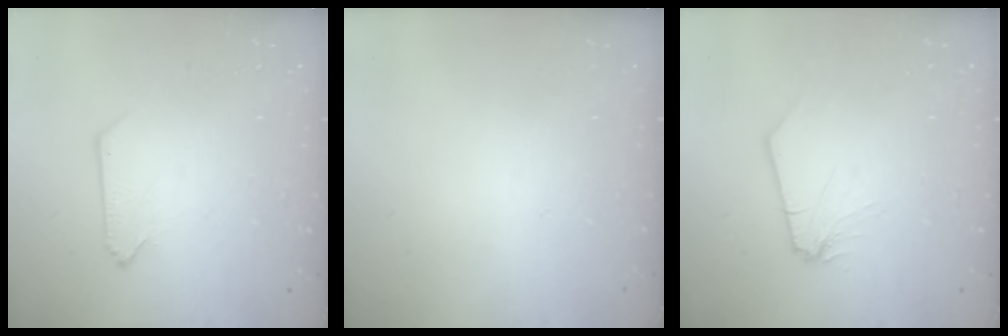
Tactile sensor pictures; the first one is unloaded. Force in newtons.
{"total": 0.7, "press": 0.7, "slide": 0.1}
{"total": 0.0}